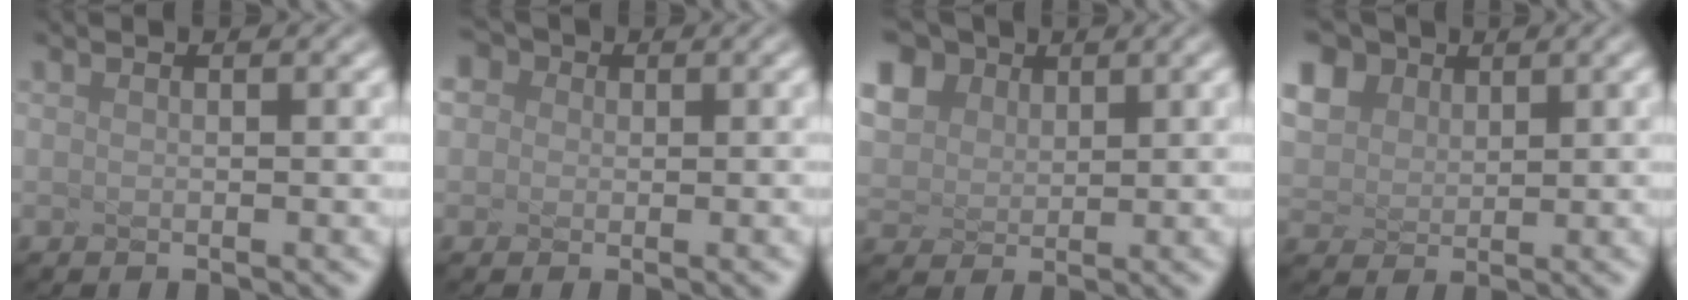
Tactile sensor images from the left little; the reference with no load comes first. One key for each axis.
{"total": 2.9, "fx": 1.2, "fy": 2.4, "fz": 1.1, "tx": -0.050, "ty": 0.017, "tz": 0.032}
{"total": 6.6, "fx": 3.9, "fy": 4.6, "fz": 2.6, "tx": -0.129, "ty": 0.025, "tz": 0.102}
{"total": 5.2, "fx": 3.3, "fy": 3.6, "fz": 2.0, "tx": -0.121, "ty": 0.017, "tz": 0.093}